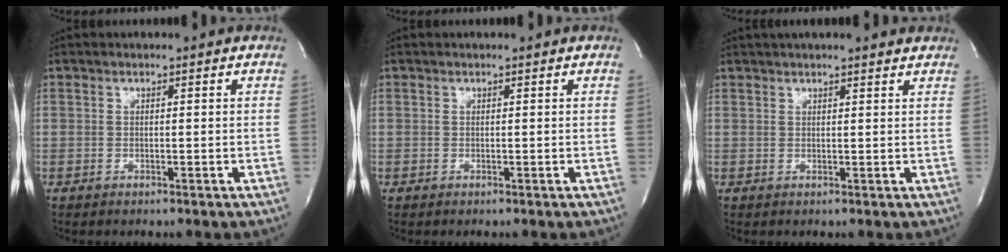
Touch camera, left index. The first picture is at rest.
{"total": 0.0}
{"total": 9.6, "force": [8.5, 1.5, 4.3], "torque": [-0.061, 0.030, 0.104]}